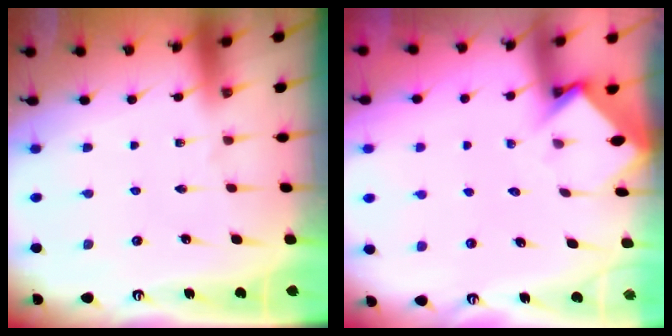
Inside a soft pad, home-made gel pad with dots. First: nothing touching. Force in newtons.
{"total": 3.6, "press": 3.6, "slide": 0.2}